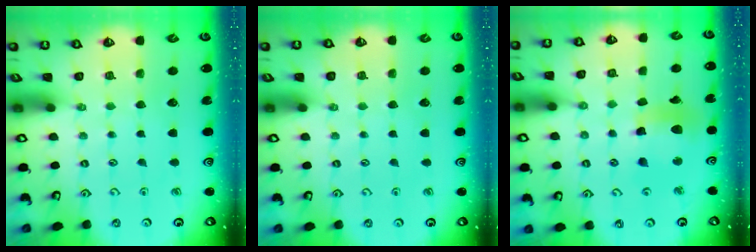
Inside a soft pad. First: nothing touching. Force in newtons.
{"total": 0.0}
{"total": 12.4, "press": 12.3, "slide": 1.6}